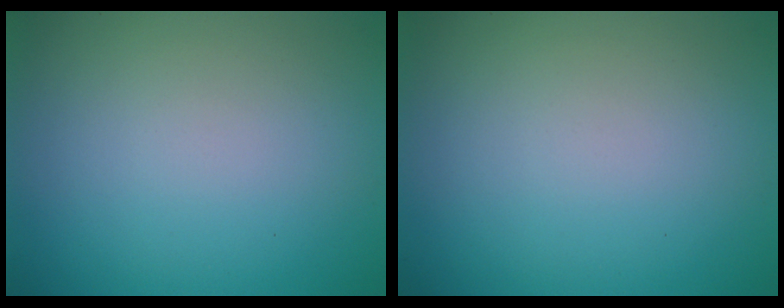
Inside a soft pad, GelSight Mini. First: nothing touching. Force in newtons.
{"total": 0.0}